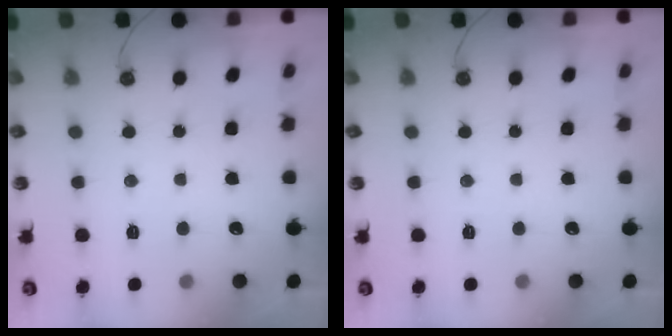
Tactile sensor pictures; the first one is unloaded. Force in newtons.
{"total": 0.0}